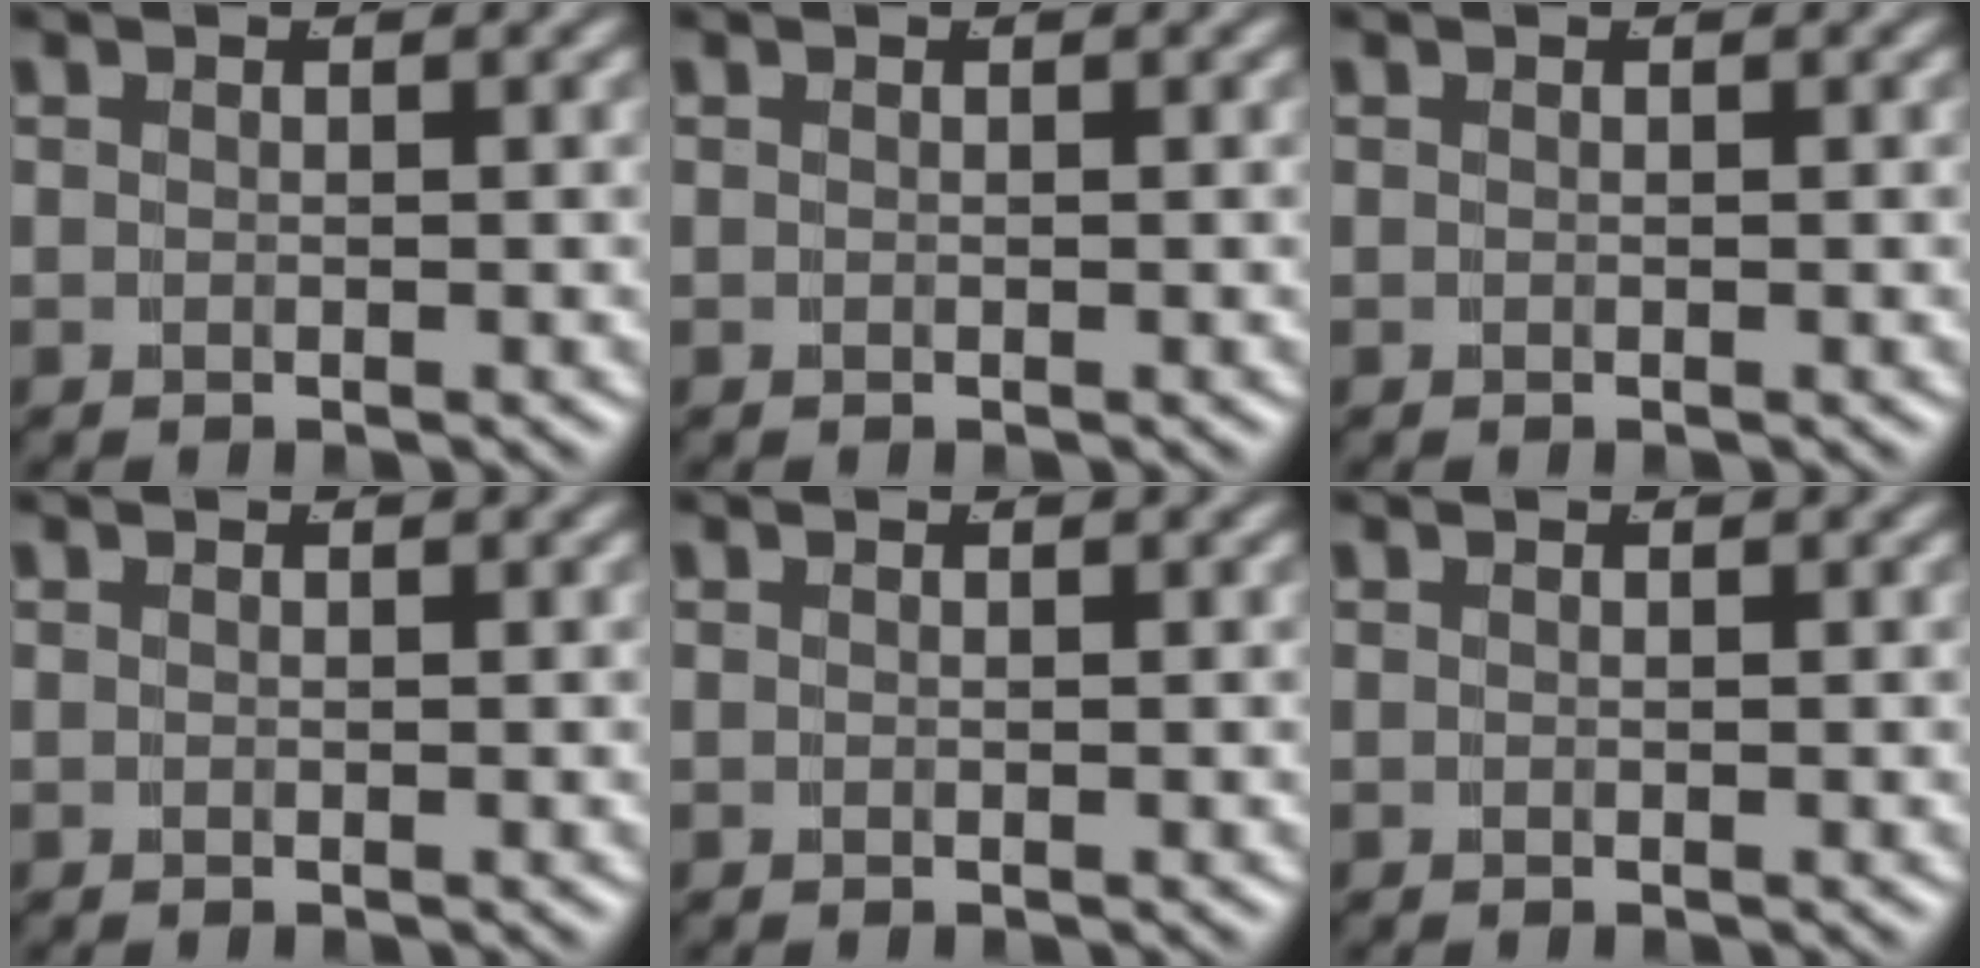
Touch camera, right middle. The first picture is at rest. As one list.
[{"total": 0.0}, {"total": 0.0}, {"total": 0.0}, {"total": 0.0}, {"total": 0.0}]